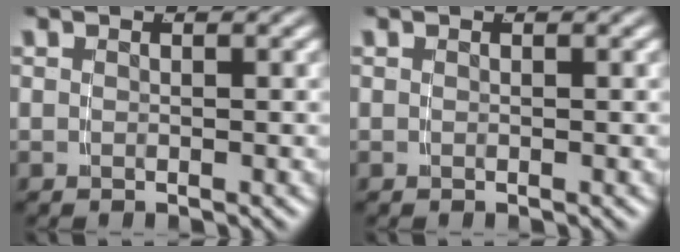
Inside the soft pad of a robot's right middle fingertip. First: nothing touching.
{"total": 1.2, "force": [-0.2, -1.1, -0.3], "torque": [0.015, -0.008, 0.005]}